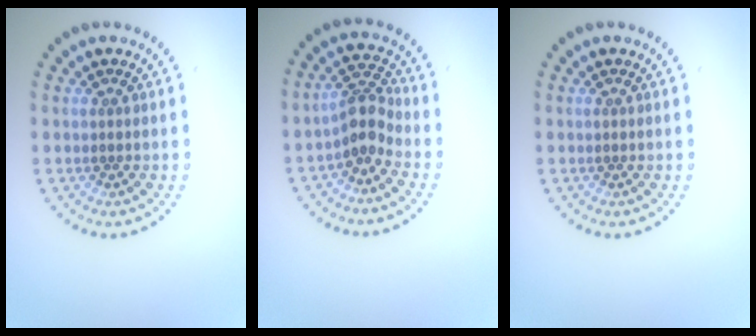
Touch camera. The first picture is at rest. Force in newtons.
{"total": 2.7, "press": 2.1, "slide": 1.8}
{"total": 0.0}